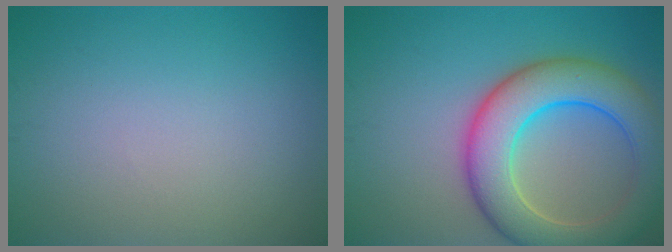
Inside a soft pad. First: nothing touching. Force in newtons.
{"total": 9.2, "press": 9.2, "slide": 0.6}